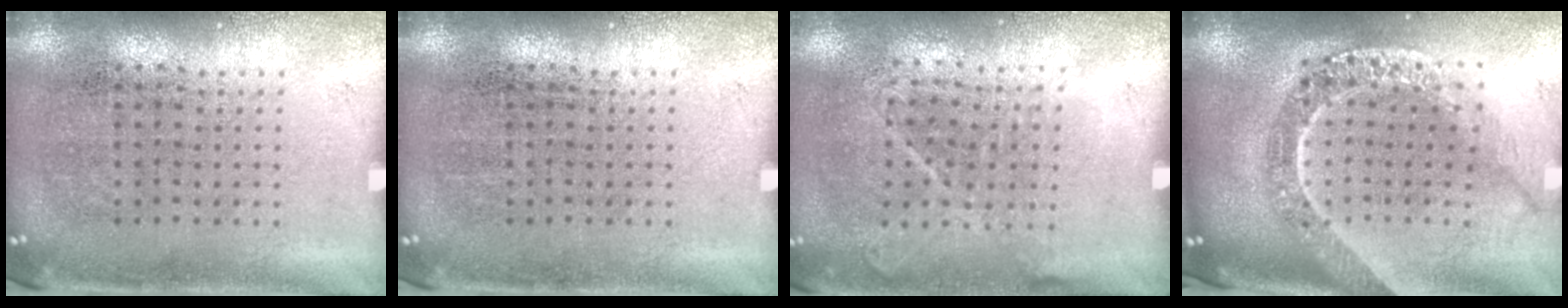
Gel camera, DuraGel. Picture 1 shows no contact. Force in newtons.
{"total": 0.0}
{"total": 1.2, "press": 1.0, "slide": 0.6}
{"total": 2.6, "press": 2.1, "slide": 1.6}